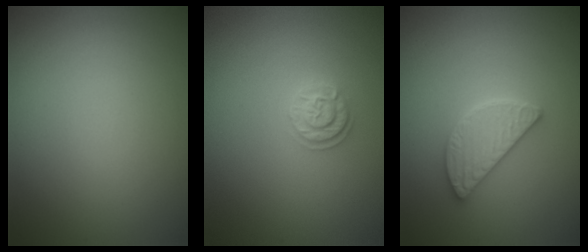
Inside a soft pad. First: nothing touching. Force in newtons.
{"total": 1.8, "press": 1.7, "slide": 0.3}
{"total": 2.9, "press": 2.8, "slide": 0.9}